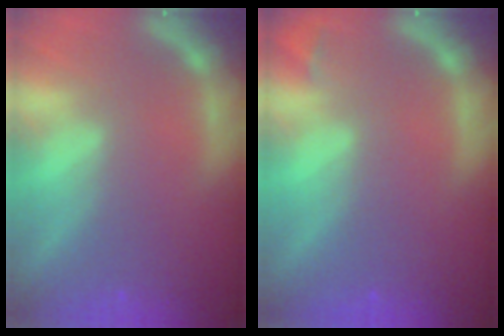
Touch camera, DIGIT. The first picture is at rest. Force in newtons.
{"total": 0.9}